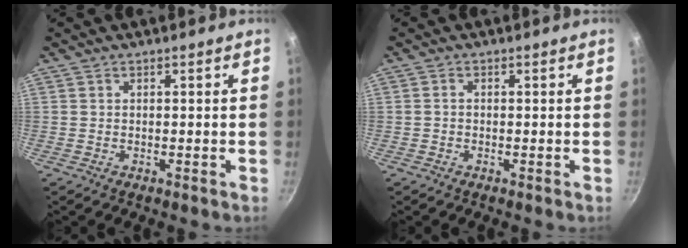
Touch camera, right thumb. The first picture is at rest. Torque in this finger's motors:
{"motor_torque": [-0.13, -0.35, -0.77, 0.02, 0.06]}